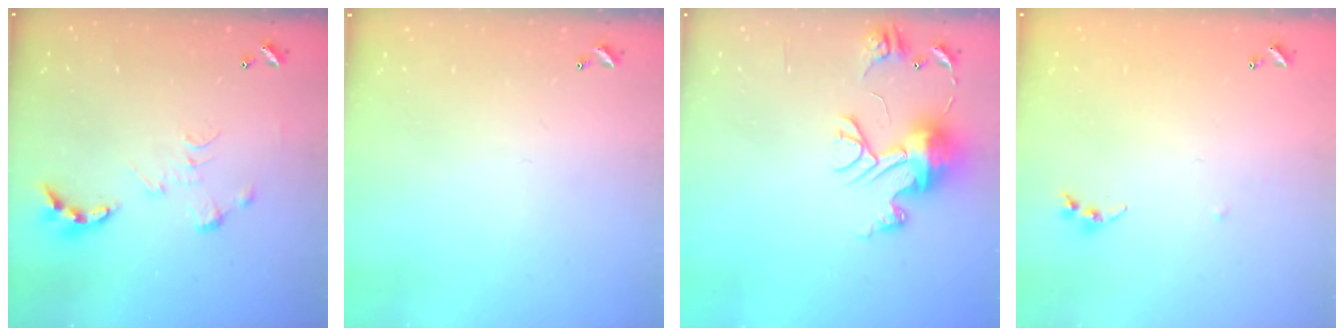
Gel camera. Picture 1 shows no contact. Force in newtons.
{"total": 0.0}
{"total": 12.0, "press": 11.9, "slide": 1.2}
{"total": 5.0, "press": 5.0, "slide": 0.6}